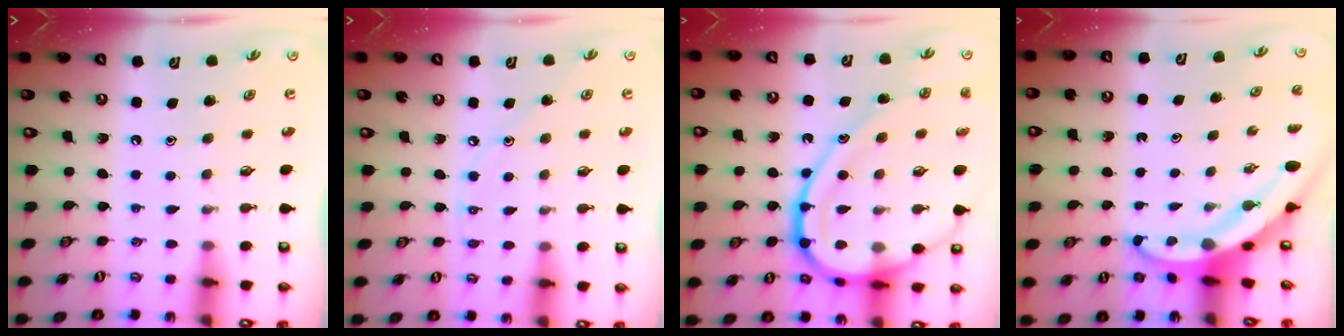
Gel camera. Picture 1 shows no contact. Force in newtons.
{"total": 4.6, "press": 4.6, "slide": 0.1}
{"total": 23.0, "press": 23.0, "slide": 1.9}
{"total": 4.6, "press": 4.6, "slide": 0.4}